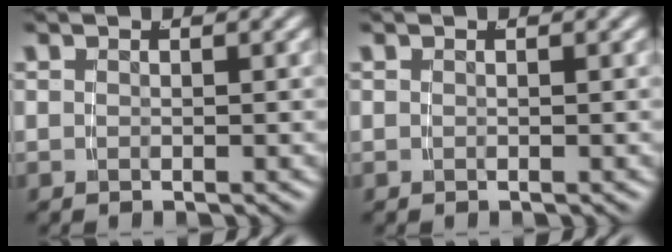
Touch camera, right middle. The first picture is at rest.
{"total": 0.0}